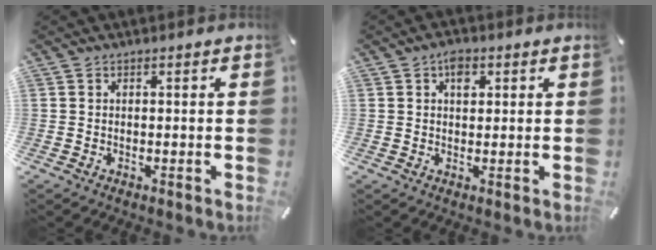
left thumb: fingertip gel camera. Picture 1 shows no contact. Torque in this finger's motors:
{"motor_torque": [0.79, 0.80, 0.31, -0.36, 0.12]}